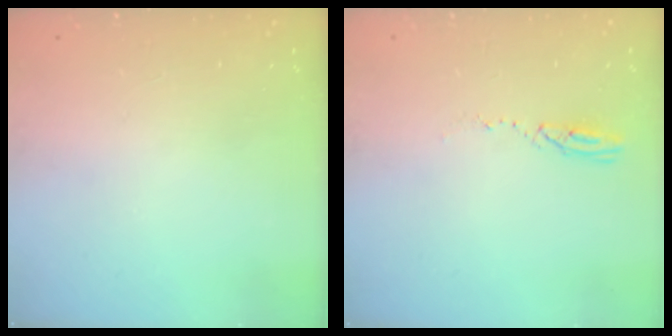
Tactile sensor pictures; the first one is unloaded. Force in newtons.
{"total": 4.1, "press": 4.1, "slide": 0.4}